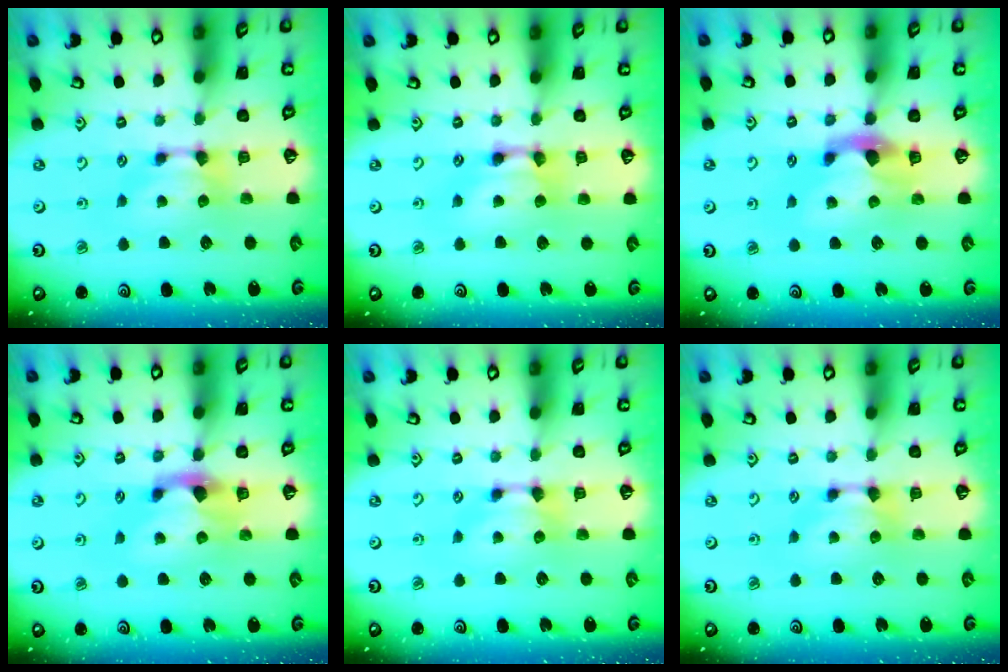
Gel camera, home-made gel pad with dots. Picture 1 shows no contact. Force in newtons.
{"total": 2.2, "press": 2.2, "slide": 0.0}
{"total": 2.7, "press": 2.4, "slide": 1.3}
{"total": 2.1, "press": 1.7, "slide": 1.2}
{"total": 0.0}
{"total": 0.0}